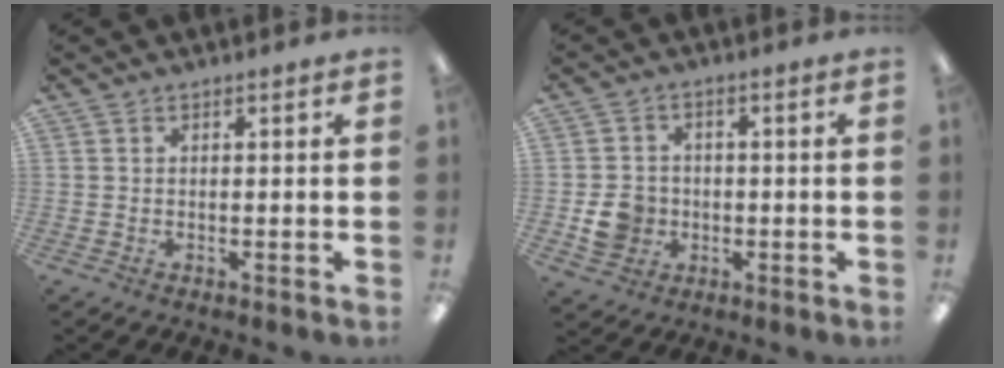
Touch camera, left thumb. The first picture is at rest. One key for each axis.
{"total": 6.7, "fx": -1.5, "fy": 5.9, "fz": 2.6, "tx": -0.044, "ty": 0.008, "tz": -0.025}